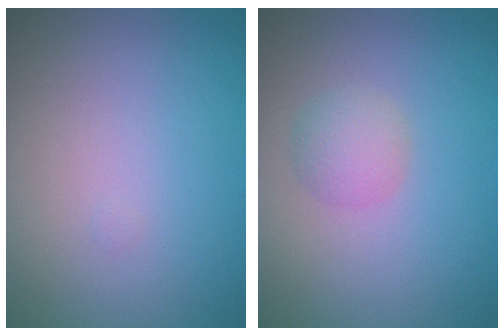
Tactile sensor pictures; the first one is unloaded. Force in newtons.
{"total": 2.0, "press": 2.0, "slide": 0.0}